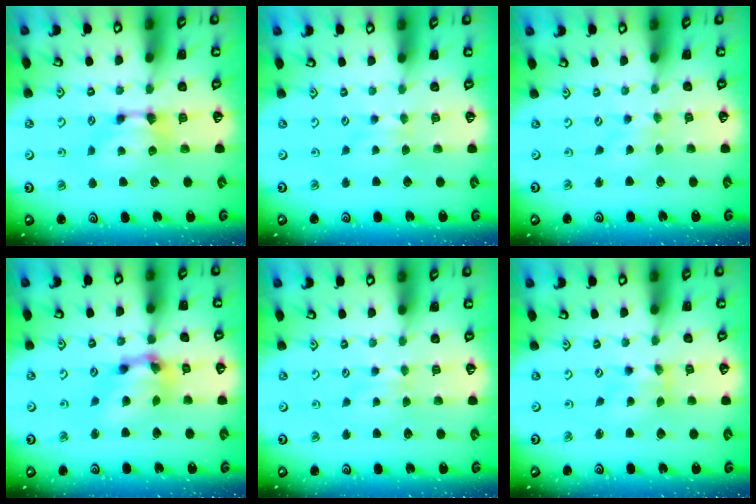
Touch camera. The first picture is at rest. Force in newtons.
{"total": 2.1, "press": 2.0, "slide": 0.4}
{"total": 2.8, "press": 2.8, "slide": 0.2}
{"total": 7.0, "press": 6.6, "slide": 2.3}
{"total": 2.4, "press": 2.3, "slide": 0.5}
{"total": 1.4, "press": 1.0, "slide": 0.9}